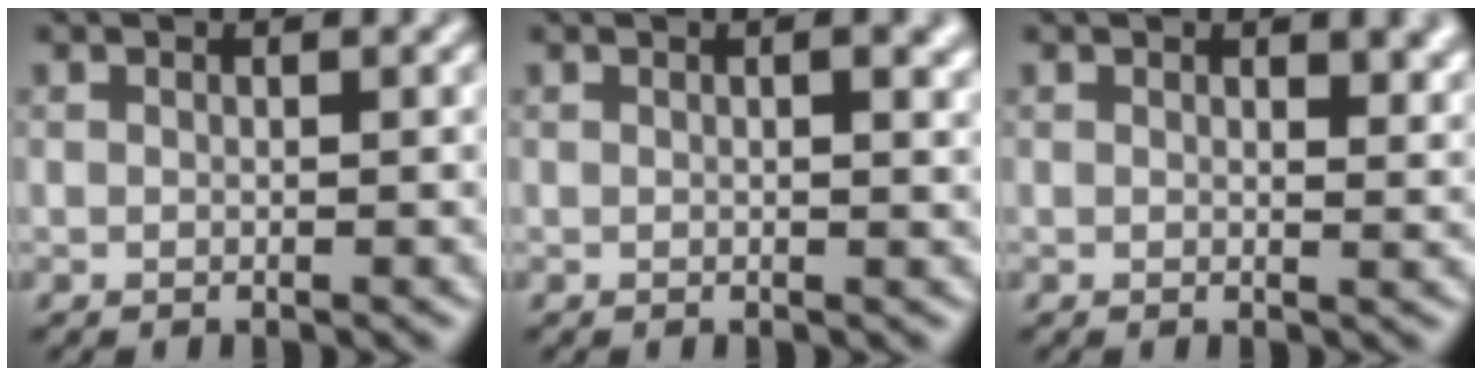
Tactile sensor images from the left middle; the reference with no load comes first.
{"total": 2.2, "force": [0.6, 0.7, 2.0], "torque": [-0.020, 0.003, 0.007]}
{"total": 2.4, "force": [1.3, 0.8, 1.8], "torque": [-0.018, -0.002, 0.022]}